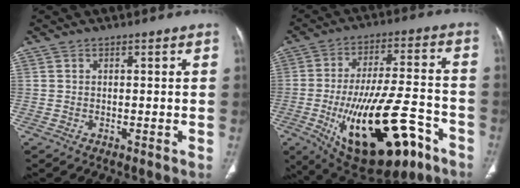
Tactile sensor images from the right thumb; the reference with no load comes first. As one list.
[{"total": 25.1, "force": [-11.0, 10.4, 20.0], "torque": [-0.312, 0.044, -0.153]}]